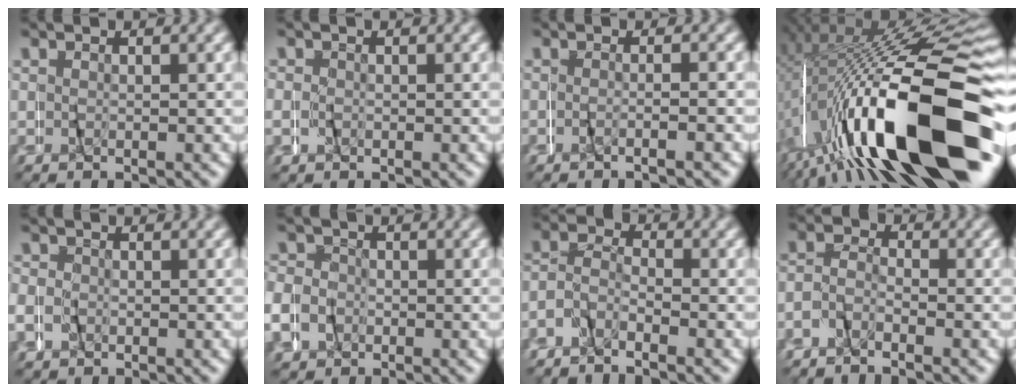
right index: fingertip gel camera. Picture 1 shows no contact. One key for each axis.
{"total": 1.1, "fx": 0.1, "fy": 1.1, "fz": 0.0, "tx": -0.004, "ty": 0.009, "tz": -0.003}
{"total": 1.5, "fx": -1.3, "fy": -0.8, "fz": 0.2, "tx": -0.014, "ty": 0.008, "tz": -0.026}
{"total": 19.5, "fx": -6.8, "fy": 7.1, "fz": 16.8, "tx": -0.280, "ty": 0.003, "tz": -0.078}
{"total": 2.5, "fx": -0.1, "fy": 2.5, "fz": 0.3, "tx": -0.017, "ty": 0.007, "tz": -0.007}
{"total": 5.8, "fx": -0.6, "fy": 5.6, "fz": 1.2, "tx": -0.039, "ty": 0.006, "tz": -0.022}
{"total": 3.5, "fx": -1.7, "fy": 2.7, "fz": 1.4, "tx": -0.040, "ty": 0.009, "tz": -0.042}
{"total": 1.6, "fx": -1.6, "fy": 0.4, "fz": -0.1, "tx": -0.002, "ty": 0.014, "tz": -0.041}